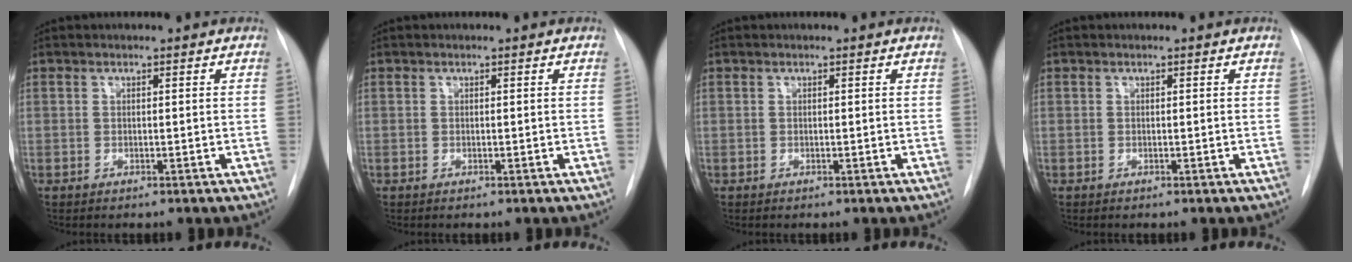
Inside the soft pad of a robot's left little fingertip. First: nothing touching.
{"total": 0.0}
{"total": 0.0}
{"total": 0.0}